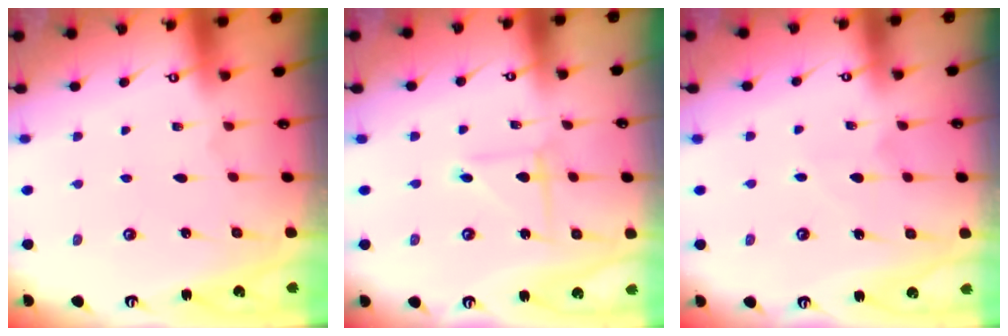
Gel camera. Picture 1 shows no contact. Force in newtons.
{"total": 2.2, "press": 2.2, "slide": 0.3}
{"total": 4.5, "press": 4.5, "slide": 0.3}